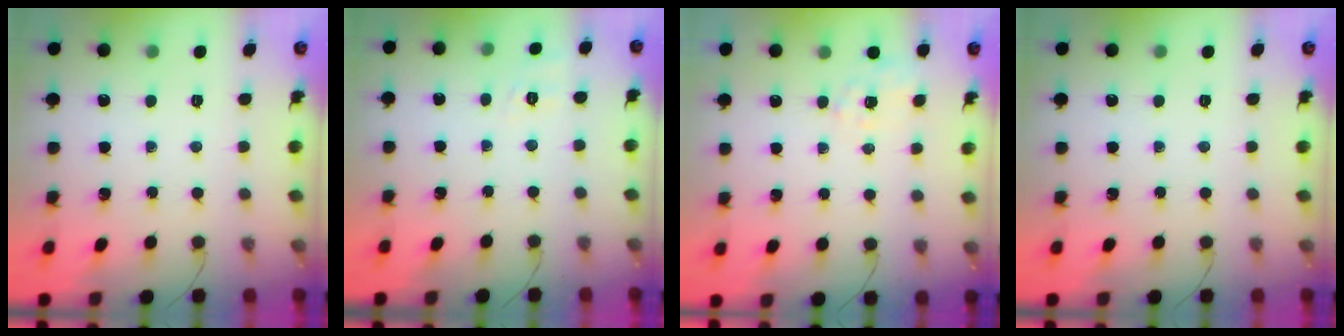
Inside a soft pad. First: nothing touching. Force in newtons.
{"total": 2.1, "press": 0.8, "slide": 1.9}
{"total": 2.5, "press": 1.9, "slide": 1.6}
{"total": 0.0}